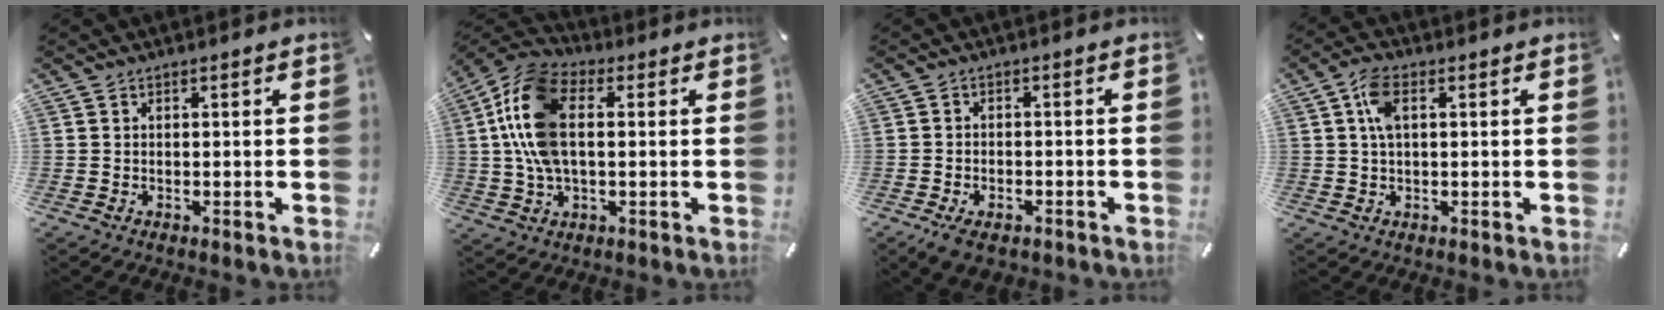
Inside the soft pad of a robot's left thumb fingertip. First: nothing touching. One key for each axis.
{"total": 15.2, "fx": 1.6, "fy": 8.9, "fz": 12.3, "tx": -0.275, "ty": 0.000, "tz": 0.027}
{"total": 3.8, "fx": -2.5, "fy": 2.1, "fz": 2.0, "tx": -0.037, "ty": 0.013, "tz": -0.045}
{"total": 5.5, "fx": 1.3, "fy": 2.7, "fz": 4.6, "tx": -0.095, "ty": 0.006, "tz": 0.018}